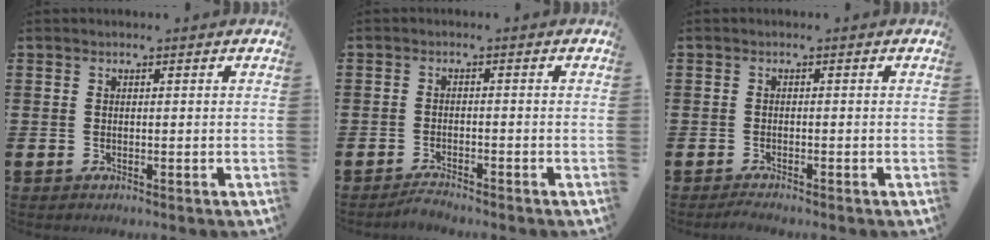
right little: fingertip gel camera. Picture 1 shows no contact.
{"total": 1.6, "force": [-1.5, 0.0, 0.3], "torque": [-0.008, 0.004, -0.030]}
{"total": 0.9, "force": [-0.8, 0.1, 0.4], "torque": [-0.009, -0.001, -0.015]}